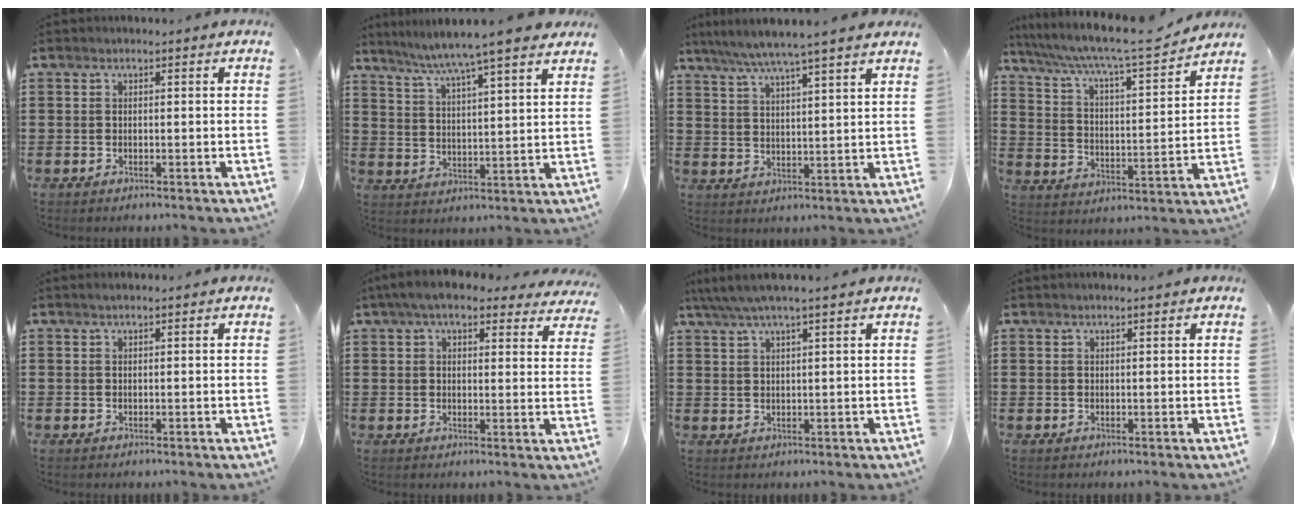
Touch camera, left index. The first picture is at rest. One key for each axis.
{"total": 6.3, "fx": 5.4, "fy": -0.9, "fz": 3.1, "tx": -0.081, "ty": -0.033, "tz": 0.087}
{"total": 5.6, "fx": 4.8, "fy": -0.7, "fz": 2.9, "tx": -0.072, "ty": -0.025, "tz": 0.081}
{"total": 7.7, "fx": 6.8, "fy": 0.0, "fz": 3.5, "tx": -0.099, "ty": -0.045, "tz": 0.108}
{"total": 0.9, "fx": 0.7, "fy": 0.0, "fz": 0.6, "tx": -0.013, "ty": 0.001, "tz": 0.013}
{"total": 6.5, "fx": 5.4, "fy": 1.3, "fz": 3.3, "tx": -0.081, "ty": -0.007, "tz": 0.099}
{"total": 3.7, "fx": 2.8, "fy": 0.1, "fz": 2.5, "tx": -0.057, "ty": -0.002, "tz": 0.050}
{"total": 0.8, "fx": 0.7, "fy": 0.0, "fz": 0.4, "tx": -0.008, "ty": -0.001, "tz": 0.014}